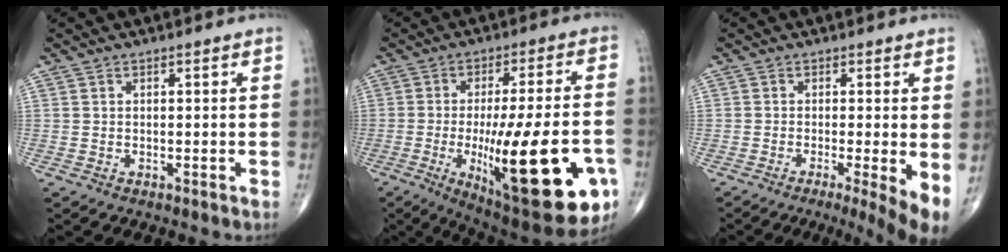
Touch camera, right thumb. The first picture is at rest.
{"total": 27.4, "force": [-7.4, 7.8, 25.2], "torque": [-0.361, -0.005, -0.088]}
{"total": 6.7, "force": [-1.8, 0.9, 6.3], "torque": [-0.101, -0.019, -0.034]}